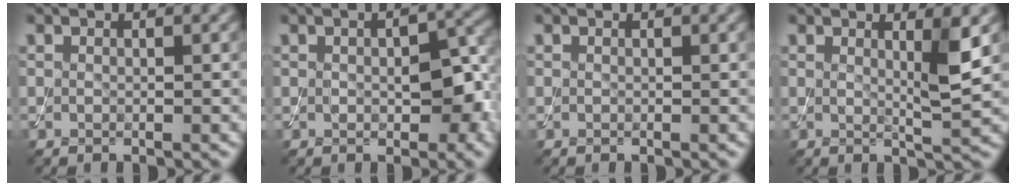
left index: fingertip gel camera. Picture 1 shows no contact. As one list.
[{"total": 5.2, "force": [-0.4, 2.9, 4.3], "torque": [-0.061, -0.003, -0.001]}, {"total": 0.0}, {"total": 3.1, "force": [0.9, 0.5, 3.0], "torque": [-0.042, -0.008, 0.014]}]